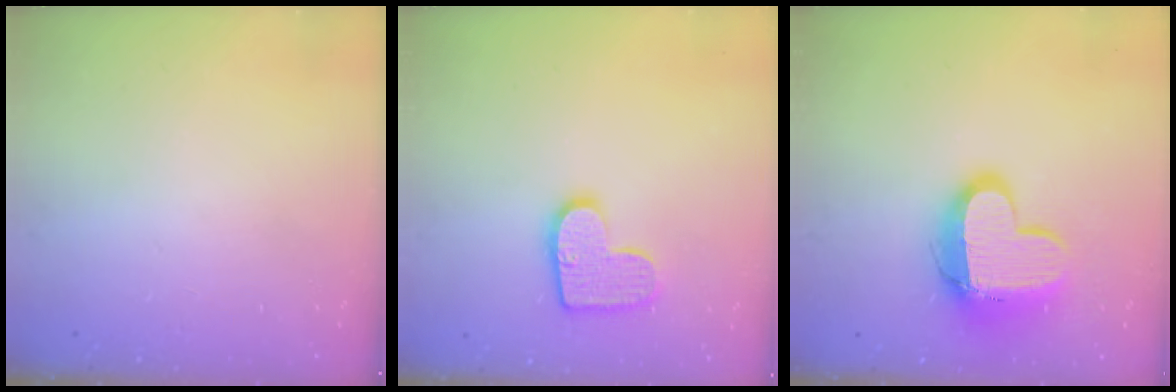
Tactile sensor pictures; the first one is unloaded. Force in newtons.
{"total": 12.5, "press": 12.5, "slide": 0.7}
{"total": 14.8, "press": 14.7, "slide": 1.2}